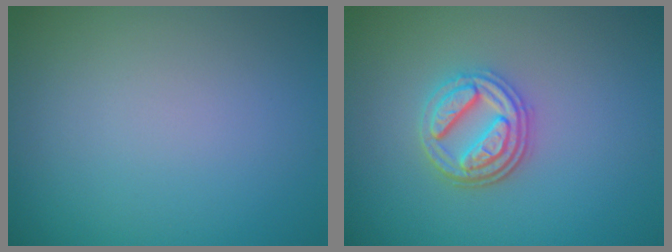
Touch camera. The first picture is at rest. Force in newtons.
{"total": 3.5, "press": 3.0, "slide": 1.8}